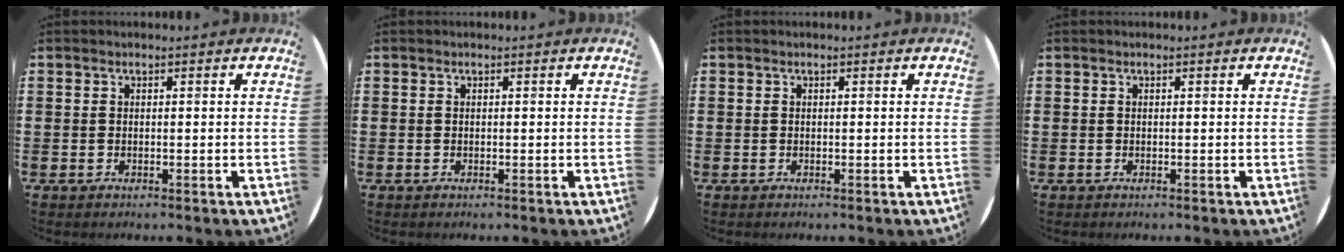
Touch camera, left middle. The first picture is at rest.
{"total": 0.0}
{"total": 0.0}
{"total": 0.0}